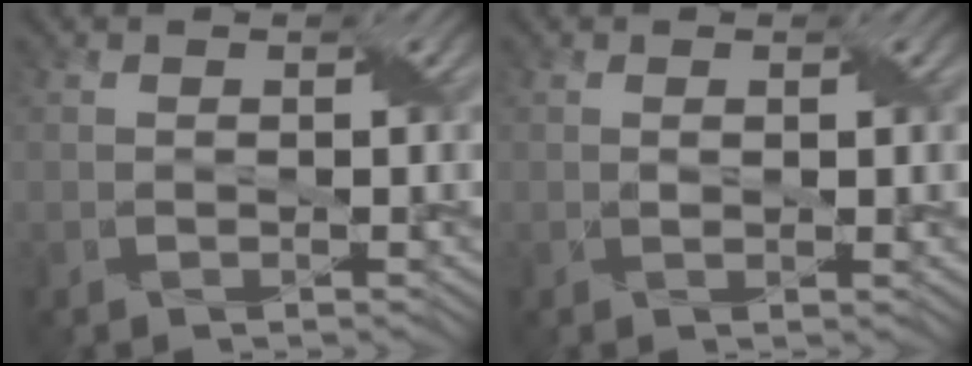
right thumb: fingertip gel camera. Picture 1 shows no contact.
{"total": 1.1, "force": [0.3, 0.2, 1.1], "torque": [-0.019, 0.001, 0.005]}